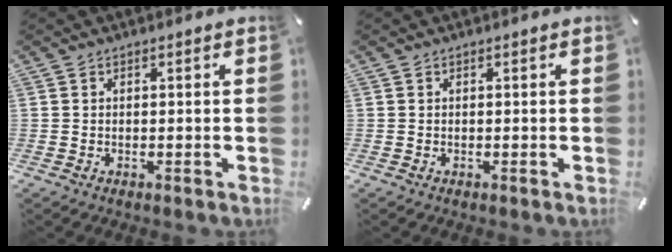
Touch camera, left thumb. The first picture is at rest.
{"total": 0.0}